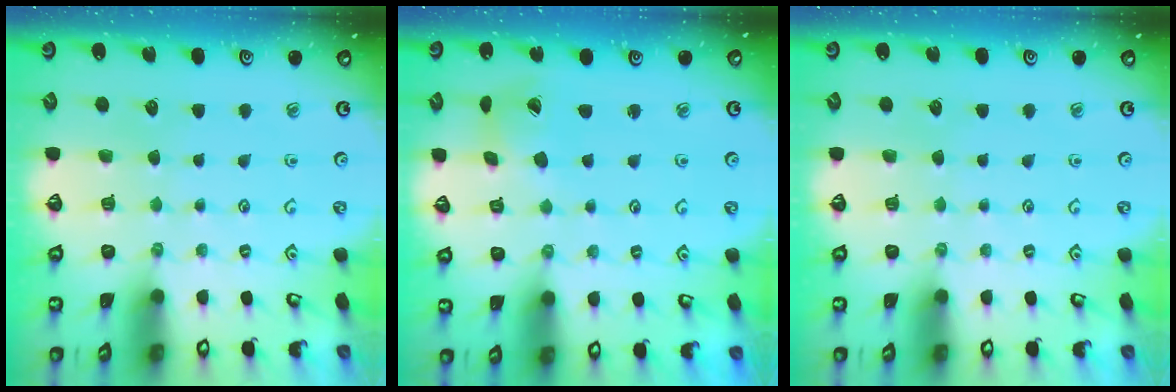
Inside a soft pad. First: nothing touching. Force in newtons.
{"total": 5.1, "press": 5.1, "slide": 0.7}
{"total": 0.0}